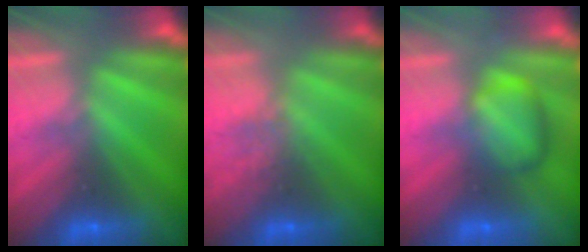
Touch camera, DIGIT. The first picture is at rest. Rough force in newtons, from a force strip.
{"total": 2.4}
{"total": 2.4}